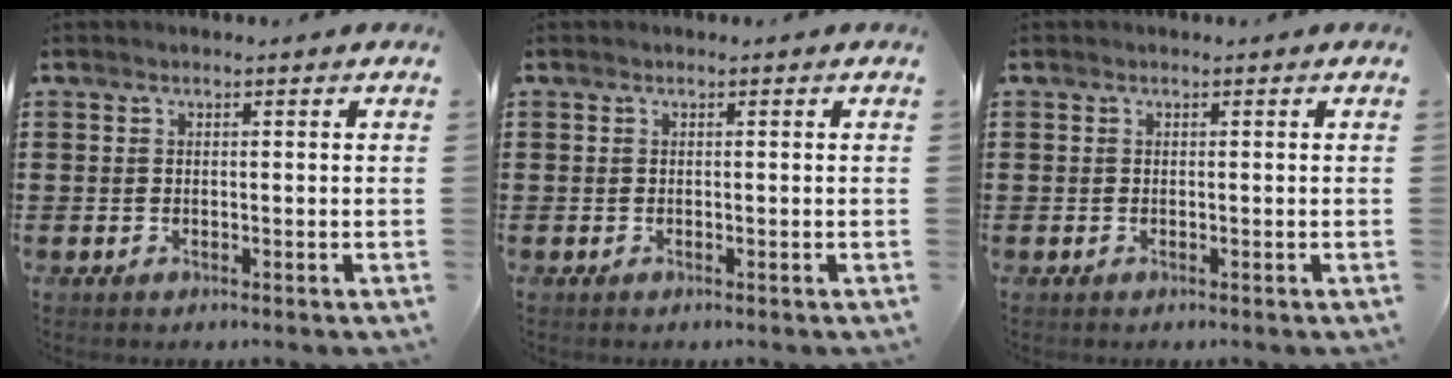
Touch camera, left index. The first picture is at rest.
{"total": 0.0}
{"total": 0.0}